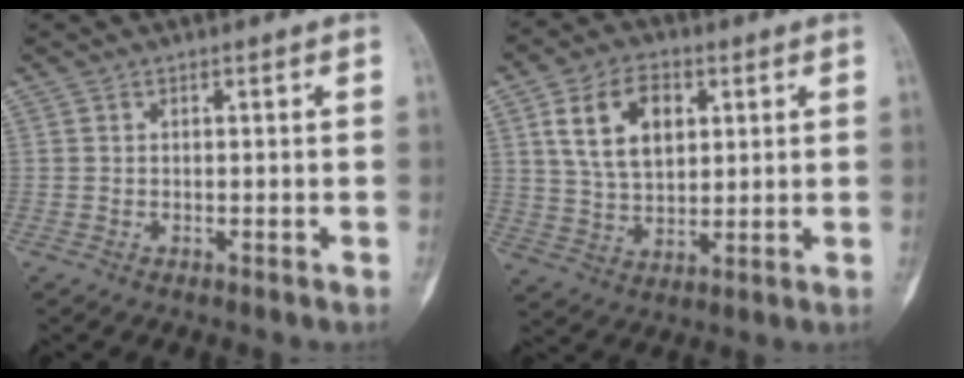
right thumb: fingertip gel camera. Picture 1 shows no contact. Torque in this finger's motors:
{"motor_torque": [0.05, 2.01, 1.06, 0.34, 0.09]}